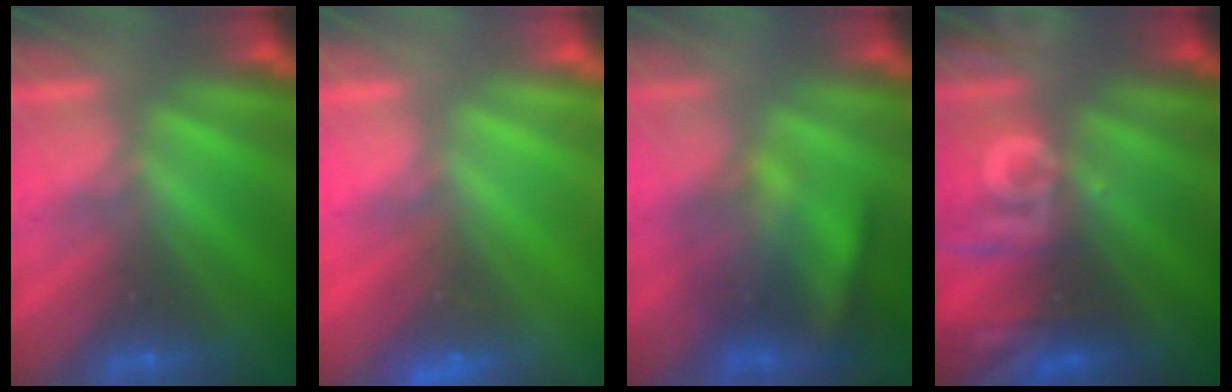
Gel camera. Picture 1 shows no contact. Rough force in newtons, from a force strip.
{"total": 2.4}
{"total": 3.5}
{"total": 2.6}